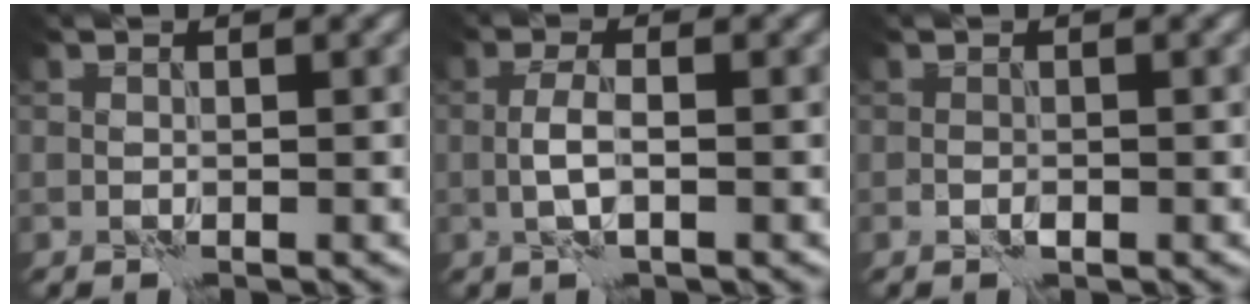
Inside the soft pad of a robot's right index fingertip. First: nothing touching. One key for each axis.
{"total": 2.1, "fx": -0.4, "fy": 0.5, "fz": 2.0, "tx": -0.043, "ty": 0.003, "tz": -0.012}
{"total": 0.7, "fx": -0.5, "fy": 0.3, "fz": 0.4, "tx": -0.007, "ty": 0.003, "tz": -0.010}